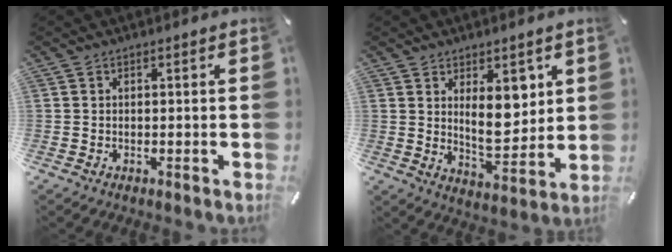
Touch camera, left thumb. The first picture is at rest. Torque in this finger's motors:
{"motor_torque": [1.72, 1.85, 1.10, -0.98, 0.25]}